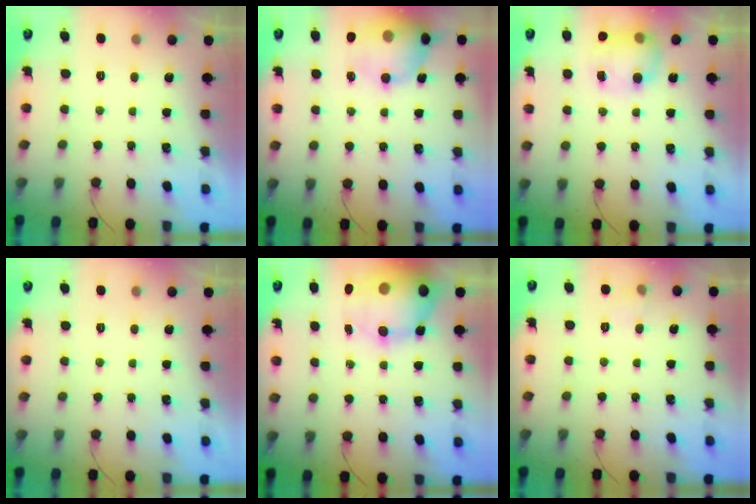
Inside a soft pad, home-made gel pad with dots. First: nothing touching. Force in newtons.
{"total": 14.8, "press": 14.7, "slide": 2.1}
{"total": 11.2, "press": 9.3, "slide": 6.2}
{"total": 0.0}
{"total": 18.5, "press": 17.9, "slide": 4.9}
{"total": 3.7, "press": 3.5, "slide": 1.2}